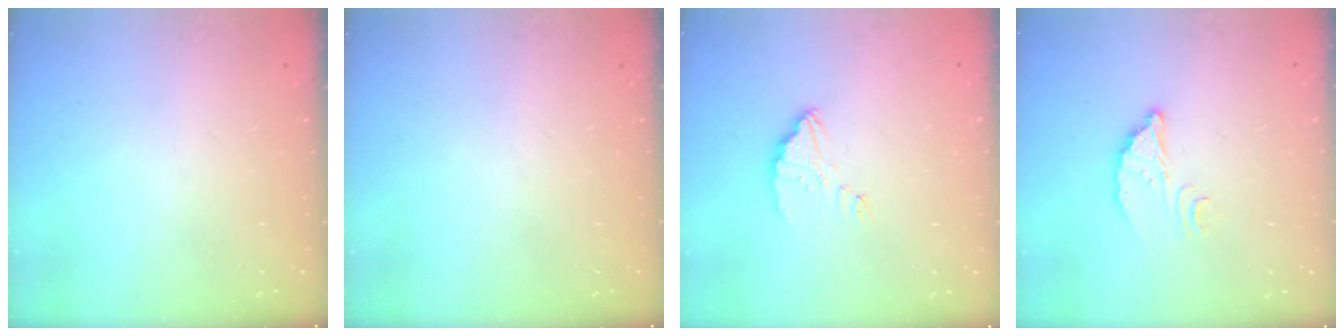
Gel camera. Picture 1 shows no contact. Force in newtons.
{"total": 0.0}
{"total": 3.1, "press": 3.0, "slide": 0.3}
{"total": 4.1, "press": 4.1, "slide": 0.1}